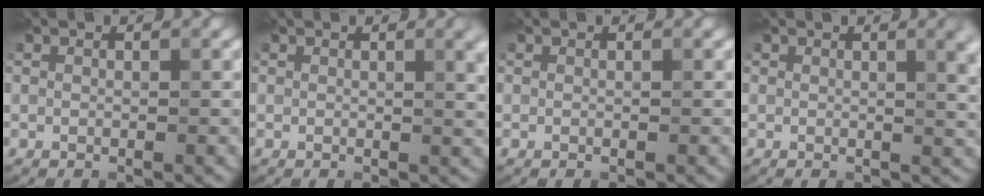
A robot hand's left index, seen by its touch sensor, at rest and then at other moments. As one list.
[{"total": 3.2, "force": [1.3, 1.0, 2.8], "torque": [-0.037, 0.003, 0.019]}, {"total": 0.0}, {"total": 4.2, "force": [1.3, 1.5, 3.6], "torque": [-0.038, 0.002, 0.023]}]